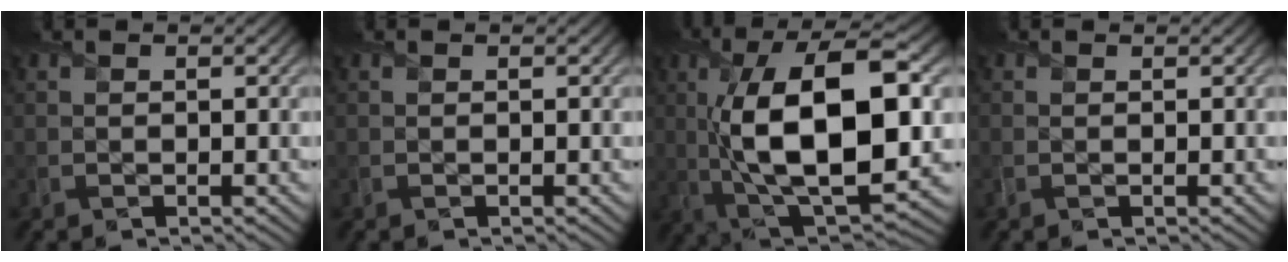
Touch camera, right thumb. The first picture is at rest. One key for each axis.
{"total": 0.0}
{"total": 17.4, "fx": 0.4, "fy": 7.5, "fz": 15.7, "tx": -0.272, "ty": 0.012, "tz": 0.005}
{"total": 0.0}